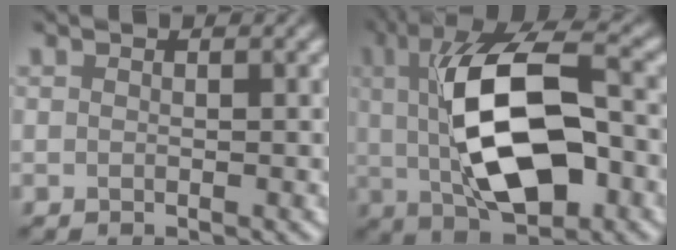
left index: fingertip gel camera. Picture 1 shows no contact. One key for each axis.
{"total": 12.0, "fx": 0.2, "fy": 5.5, "fz": 10.7, "tx": -0.183, "ty": 0.005, "tz": 0.000}